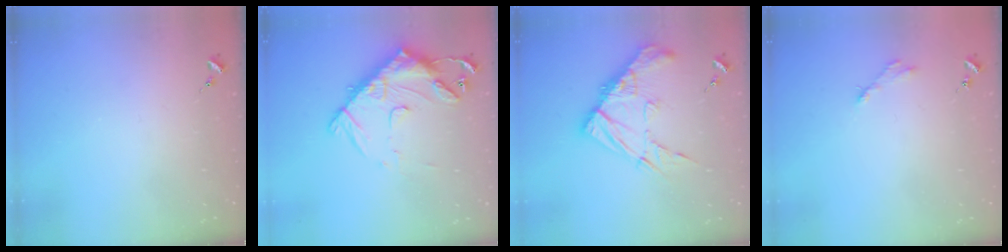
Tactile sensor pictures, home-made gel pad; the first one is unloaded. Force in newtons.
{"total": 15.5, "press": 15.4, "slide": 1.5}
{"total": 15.6, "press": 15.5, "slide": 1.4}
{"total": 2.8, "press": 2.8, "slide": 0.4}